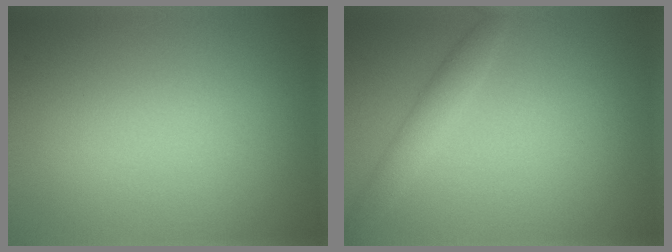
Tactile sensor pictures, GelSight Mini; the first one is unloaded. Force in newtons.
{"total": 2.3, "press": 2.3, "slide": 0.1}